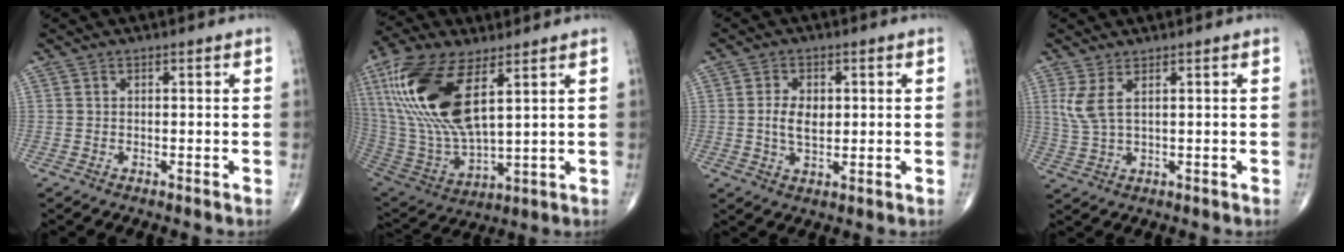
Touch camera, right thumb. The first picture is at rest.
{"total": 22.5, "force": [8.4, 9.2, 18.7], "torque": [-0.414, -0.031, 0.170]}
{"total": 5.3, "force": [0.5, 3.1, 4.2], "torque": [-0.072, -0.004, 0.010]}
{"total": 4.5, "force": [1.8, 1.2, 3.9], "torque": [-0.101, -0.008, 0.048]}